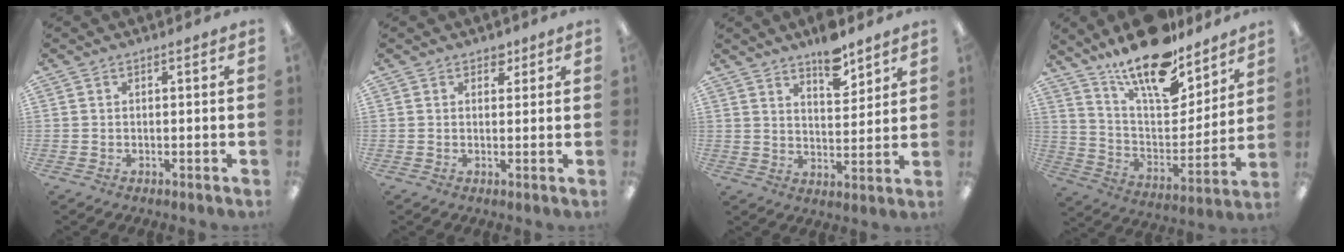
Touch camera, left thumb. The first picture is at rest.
{"total": 2.4, "force": [1.7, 1.5, 0.9], "torque": [-0.003, -0.004, 0.028]}
{"total": 8.2, "force": [6.6, 2.9, 3.8], "torque": [-0.043, -0.045, 0.112]}
{"total": 18.8, "force": [15.4, 5.9, 9.0], "torque": [-0.166, -0.109, 0.269]}